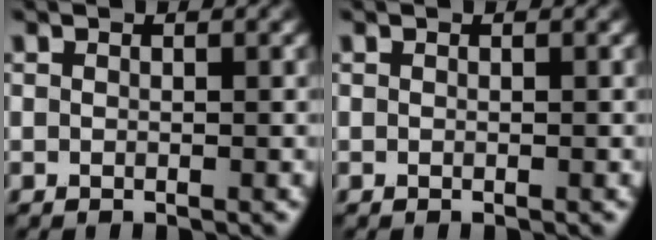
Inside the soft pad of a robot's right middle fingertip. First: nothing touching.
{"total": 0.0}